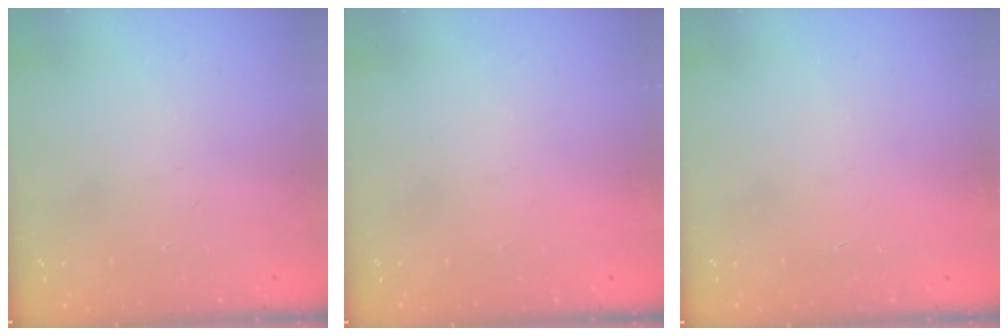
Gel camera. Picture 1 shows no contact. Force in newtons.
{"total": 1.5, "press": 1.5, "slide": 0.1}
{"total": 1.6, "press": 1.6, "slide": 0.1}